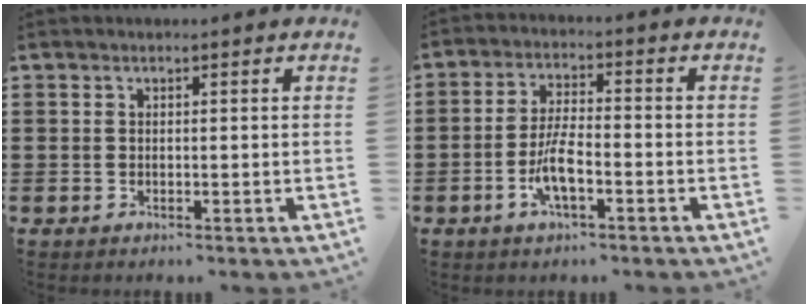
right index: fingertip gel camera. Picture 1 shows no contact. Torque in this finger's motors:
{"motor_torque": [1.80, 0.34, 0.49, 0.19]}